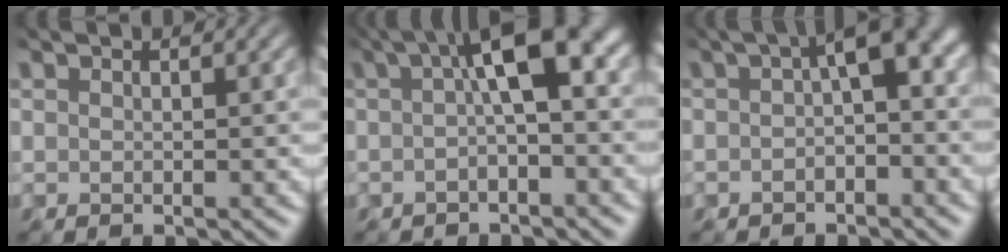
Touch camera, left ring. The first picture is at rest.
{"total": 6.1, "force": [0.6, 1.3, 5.9], "torque": [-0.083, 0.018, 0.002]}
{"total": 4.4, "force": [-0.2, 1.6, 4.0], "torque": [-0.053, 0.016, -0.013]}